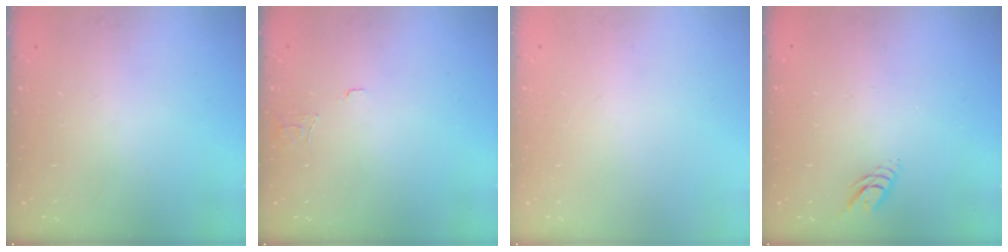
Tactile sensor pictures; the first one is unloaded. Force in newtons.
{"total": 4.5, "press": 4.5, "slide": 0.3}
{"total": 0.0}
{"total": 4.0, "press": 4.0, "slide": 0.3}